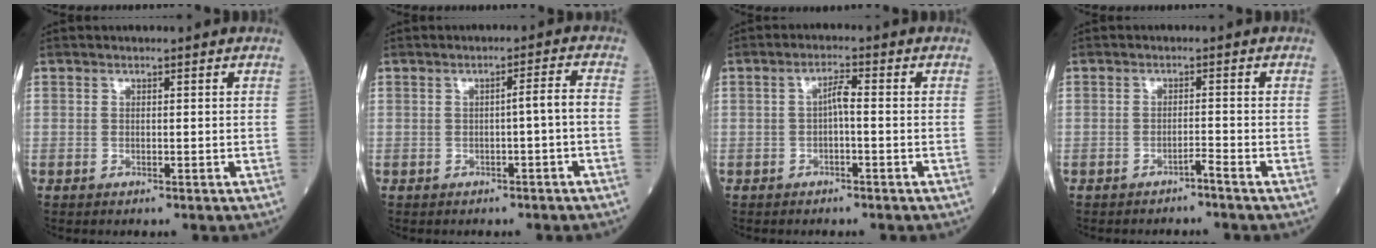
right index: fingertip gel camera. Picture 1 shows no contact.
{"total": 2.5, "force": [-0.8, -0.2, 2.3], "torque": [-0.032, 0.006, -0.014]}
{"total": 2.3, "force": [-0.3, 0.4, 2.3], "torque": [-0.038, 0.006, -0.007]}
{"total": 1.5, "force": [-1.3, -0.4, 0.6], "torque": [-0.009, 0.003, -0.023]}